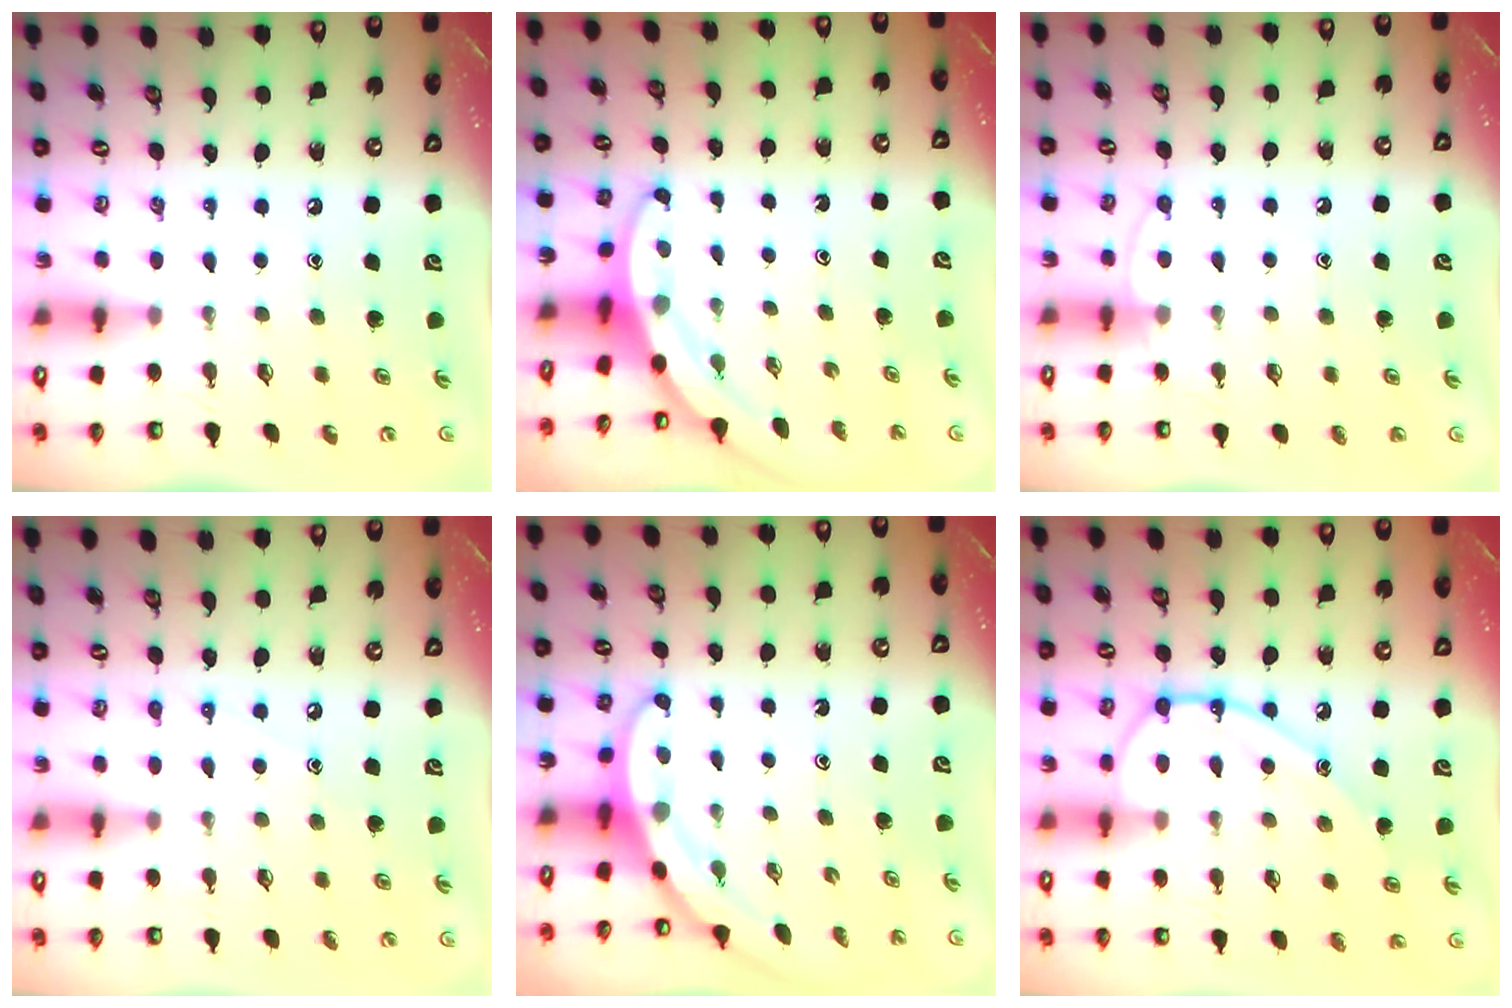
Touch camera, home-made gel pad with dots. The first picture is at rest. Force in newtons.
{"total": 3.3, "press": 3.3, "slide": 0.1}
{"total": 5.8, "press": 5.7, "slide": 0.6}
{"total": 5.4, "press": 5.4, "slide": 0.7}
{"total": 3.2, "press": 3.2, "slide": 0.1}
{"total": 11.3, "press": 11.3, "slide": 0.5}